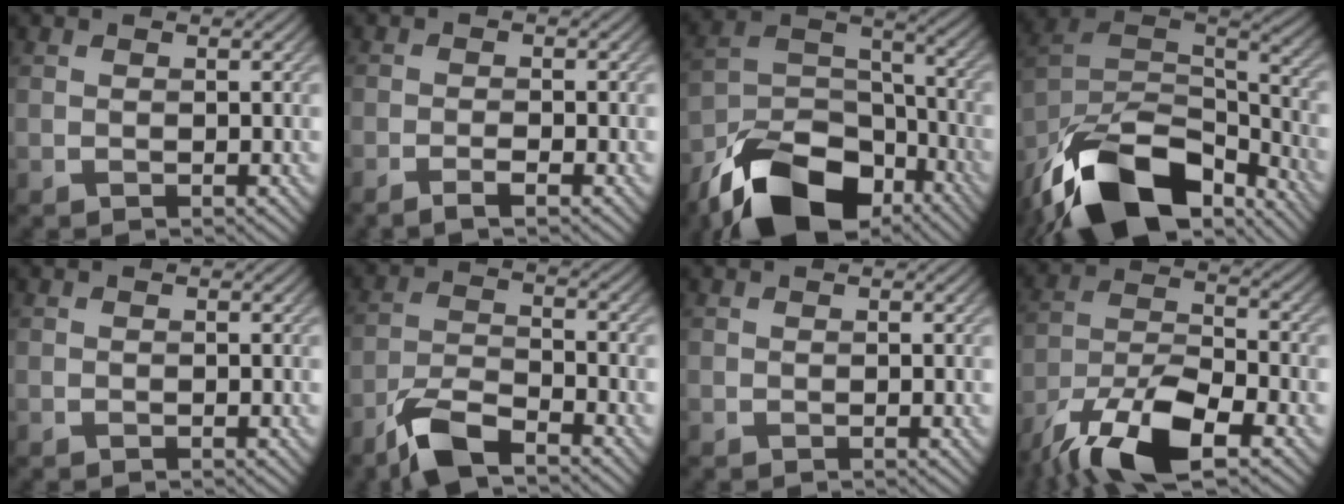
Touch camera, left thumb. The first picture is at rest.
{"total": 2.0, "force": [-1.4, 0.2, 1.4], "torque": [-0.024, 0.004, -0.034]}
{"total": 15.9, "force": [-11.0, 8.2, 8.0], "torque": [-0.178, -0.025, -0.192]}
{"total": 18.0, "force": [-12.2, 8.0, 10.5], "torque": [-0.247, -0.038, -0.205]}
{"total": 0.0}
{"total": 7.3, "force": [-5.5, 2.1, 4.3], "torque": [-0.091, -0.003, -0.116]}
{"total": 0.0}
{"total": 13.3, "force": [-8.9, 4.4, 8.9], "torque": [-0.179, -0.010, -0.179]}